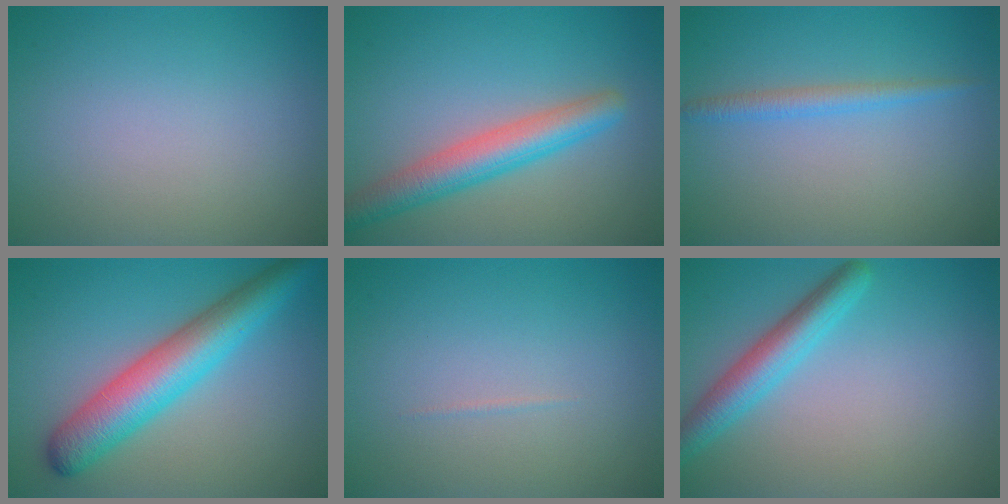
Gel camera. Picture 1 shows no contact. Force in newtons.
{"total": 4.9, "press": 4.9, "slide": 0.2}
{"total": 1.7, "press": 1.7, "slide": 0.1}
{"total": 7.1, "press": 7.1, "slide": 0.2}
{"total": 0.6, "press": 0.6, "slide": 0.2}
{"total": 3.9, "press": 3.9, "slide": 0.2}